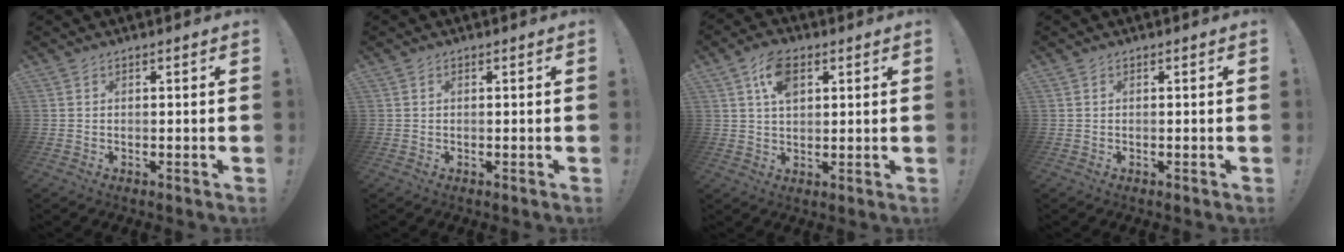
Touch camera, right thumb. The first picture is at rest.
{"total": 0.0}
{"total": 8.2, "force": [3.5, 4.8, 5.7], "torque": [-0.099, 0.001, 0.065]}
{"total": 0.0}